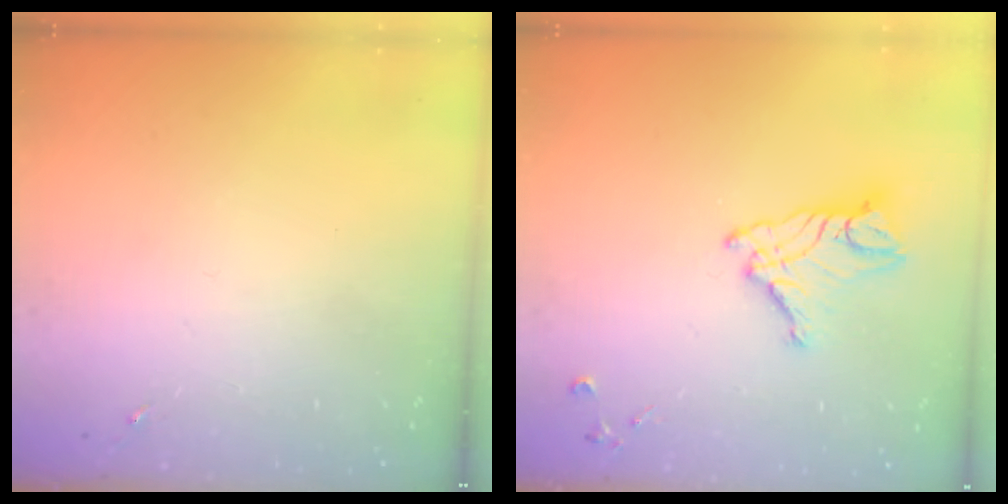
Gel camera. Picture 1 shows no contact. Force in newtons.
{"total": 12.7, "press": 12.6, "slide": 1.1}